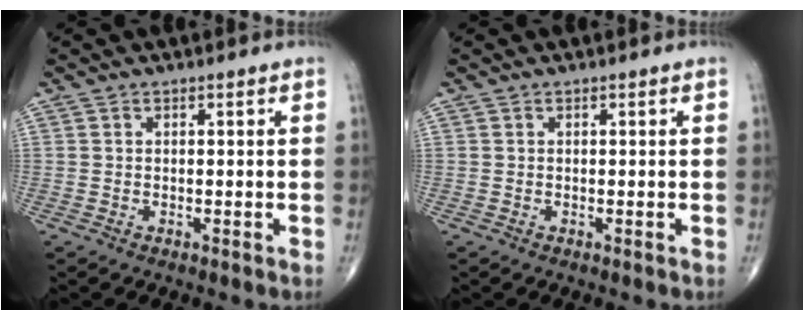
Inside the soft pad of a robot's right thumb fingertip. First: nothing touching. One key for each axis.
{"total": 0.0}